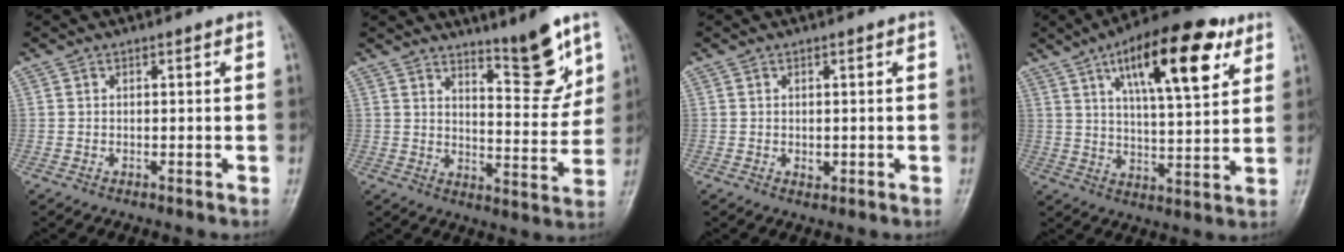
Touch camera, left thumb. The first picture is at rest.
{"total": 10.2, "force": [7.2, 2.2, 6.9], "torque": [-0.079, -0.065, 0.118]}
{"total": 1.4, "force": [-0.1, 0.9, 1.0], "torque": [-0.009, -0.001, 0.002]}
{"total": 19.1, "force": [9.1, 6.6, 15.5], "torque": [-0.211, -0.022, 0.142]}